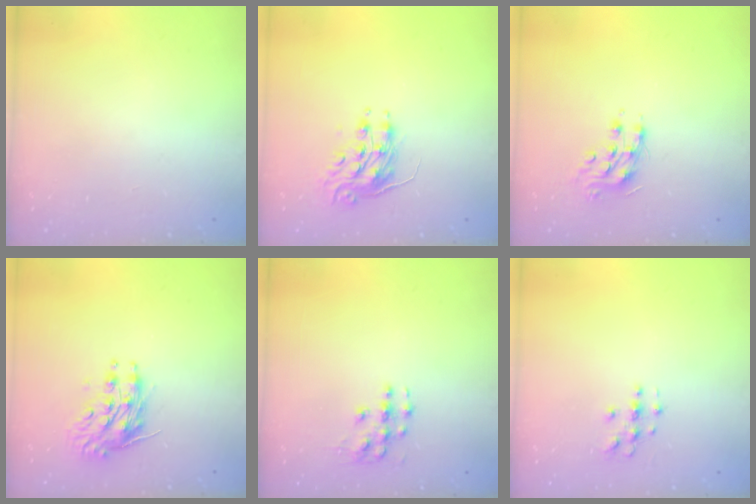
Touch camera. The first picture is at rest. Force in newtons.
{"total": 8.2, "press": 8.2, "slide": 0.1}
{"total": 8.4, "press": 8.4, "slide": 0.2}
{"total": 9.2, "press": 9.2, "slide": 0.2}
{"total": 6.1, "press": 6.1, "slide": 0.4}
{"total": 2.8, "press": 2.8, "slide": 0.3}